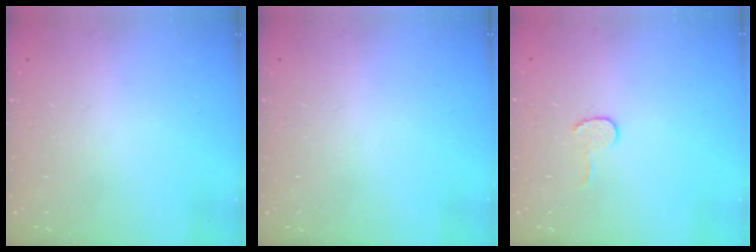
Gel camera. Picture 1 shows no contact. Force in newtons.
{"total": 0.0}
{"total": 4.1, "press": 4.1, "slide": 0.4}